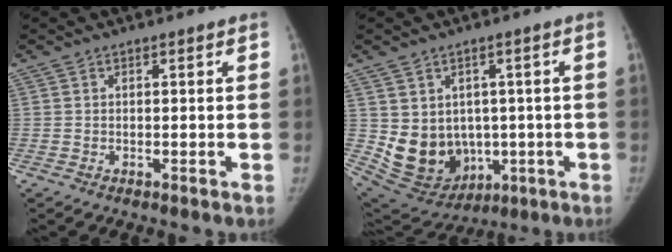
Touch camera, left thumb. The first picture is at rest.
{"total": 12.8, "force": [-0.8, 10.8, 6.8], "torque": [-0.084, 0.005, 0.025]}